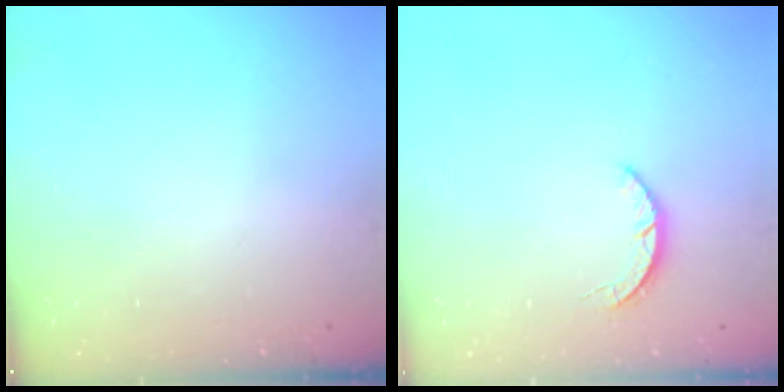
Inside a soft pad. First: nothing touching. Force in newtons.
{"total": 2.2, "press": 2.2, "slide": 0.4}